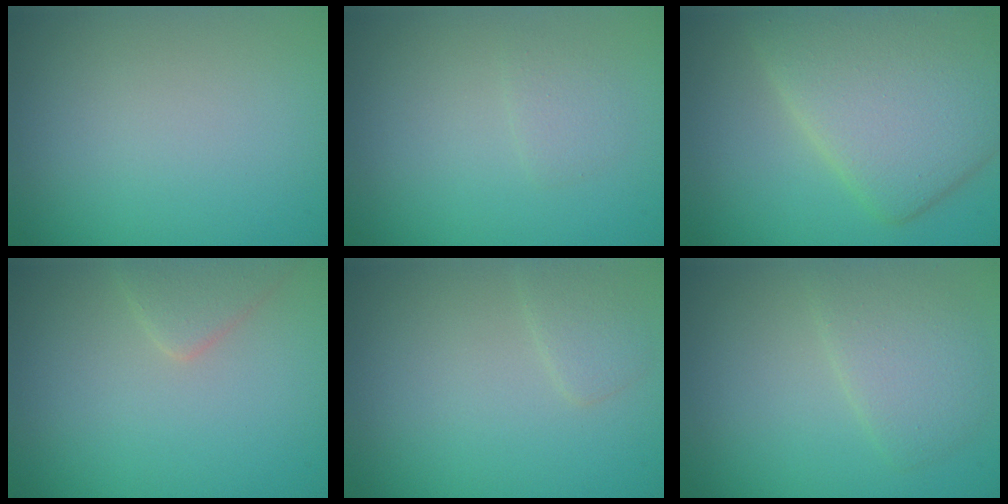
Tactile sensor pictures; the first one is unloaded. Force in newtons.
{"total": 1.2, "press": 1.2, "slide": 0.1}
{"total": 8.4, "press": 8.4, "slide": 0.4}
{"total": 2.2, "press": 2.2, "slide": 0.1}
{"total": 1.4, "press": 1.4, "slide": 0.1}
{"total": 3.2, "press": 3.2, "slide": 0.2}